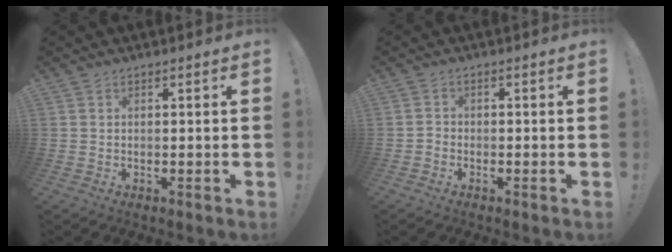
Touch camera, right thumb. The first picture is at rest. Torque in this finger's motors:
{"motor_torque": [0.38, -0.06, -0.09, 0.09, 0.00]}